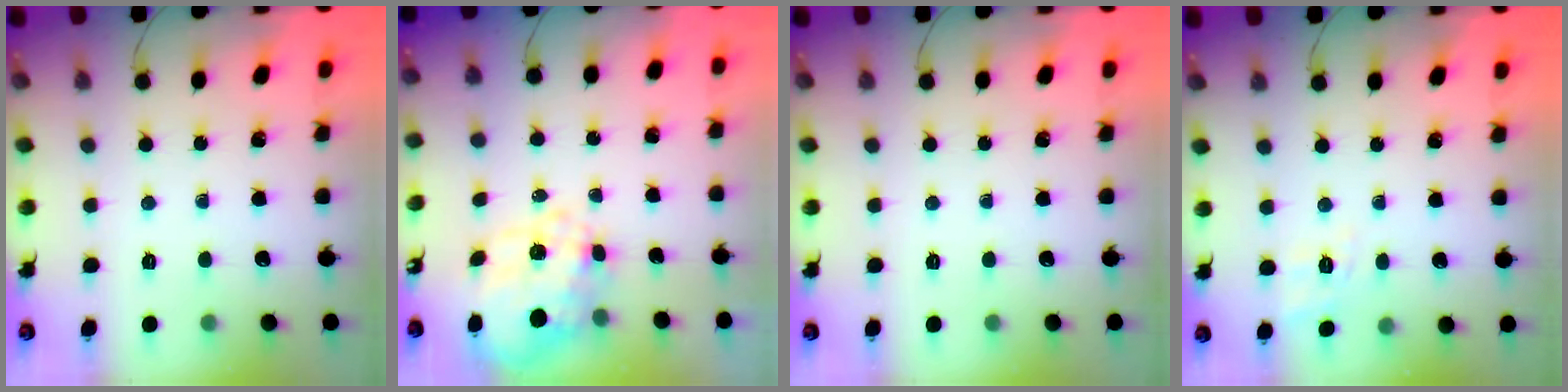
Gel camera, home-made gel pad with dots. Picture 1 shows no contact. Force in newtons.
{"total": 12.2, "press": 12.0, "slide": 2.3}
{"total": 0.0}
{"total": 2.0, "press": 0.4, "slide": 2.0}